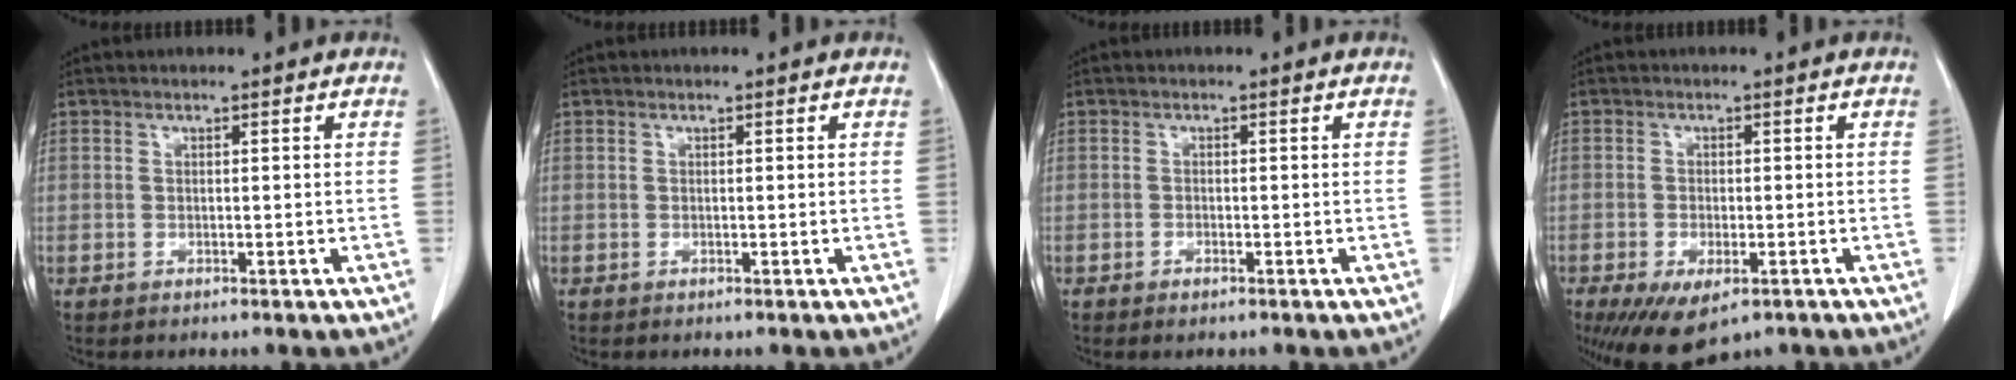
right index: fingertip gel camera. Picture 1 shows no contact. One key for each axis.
{"total": 0.0}
{"total": 0.8, "fx": -0.6, "fy": 0.2, "fz": 0.6, "tx": -0.012, "ty": -0.002, "tz": -0.005}
{"total": 8.4, "fx": -5.2, "fy": 3.4, "fz": 5.7, "tx": -0.099, "ty": -0.018, "tz": -0.076}